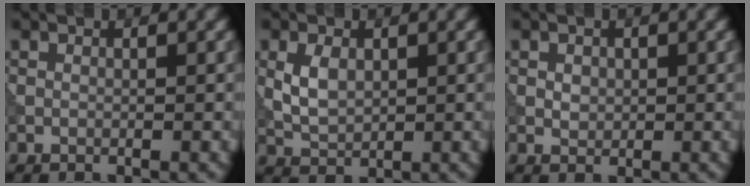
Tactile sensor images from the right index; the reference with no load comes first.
{"total": 2.9, "force": [0.5, 1.9, 2.1], "torque": [-0.048, 0.000, 0.014]}
{"total": 1.1, "force": [0.2, 0.9, 0.5], "torque": [-0.009, -0.001, 0.005]}